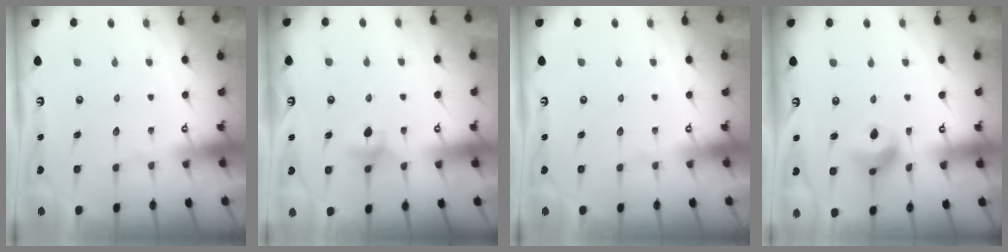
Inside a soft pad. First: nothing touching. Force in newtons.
{"total": 5.1, "press": 5.1, "slide": 0.7}
{"total": 0.0}
{"total": 9.6, "press": 9.5, "slide": 1.3}